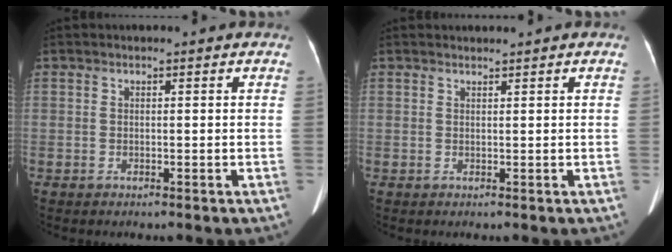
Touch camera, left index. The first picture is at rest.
{"total": 0.7, "force": [0.7, -0.2, 0.0], "torque": [-0.006, 0.004, 0.017]}